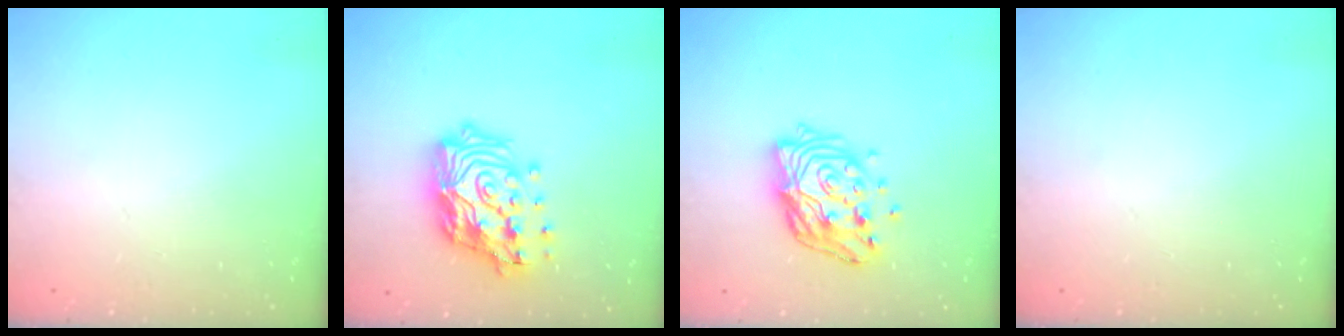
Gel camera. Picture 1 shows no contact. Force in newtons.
{"total": 20.6, "press": 20.5, "slide": 2.7}
{"total": 15.5, "press": 15.4, "slide": 1.4}
{"total": 0.0}